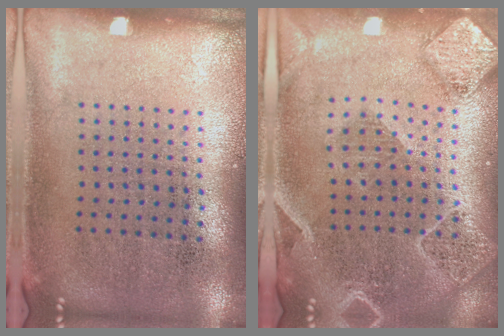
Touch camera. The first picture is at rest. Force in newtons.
{"total": 2.4, "press": 2.1, "slide": 1.0}